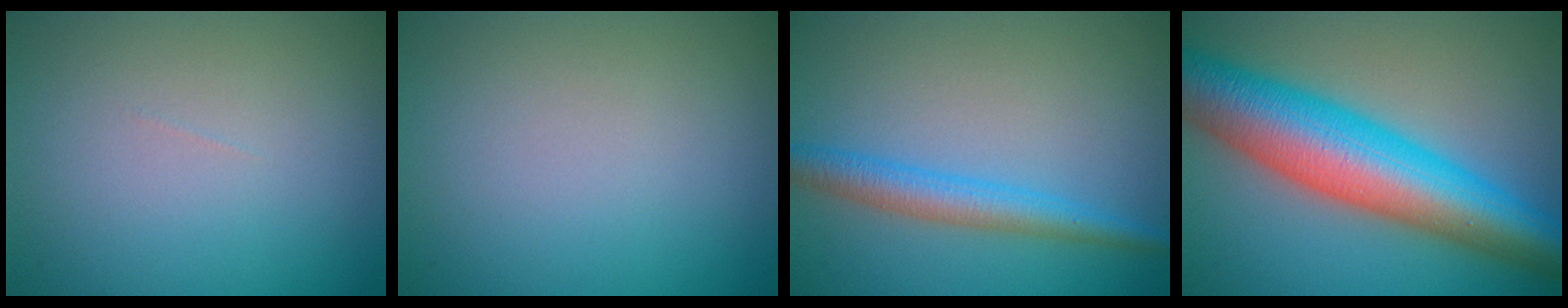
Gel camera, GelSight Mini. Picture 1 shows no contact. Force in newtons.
{"total": 0.0}
{"total": 3.2, "press": 3.2, "slide": 0.2}
{"total": 11.3, "press": 11.3, "slide": 0.1}